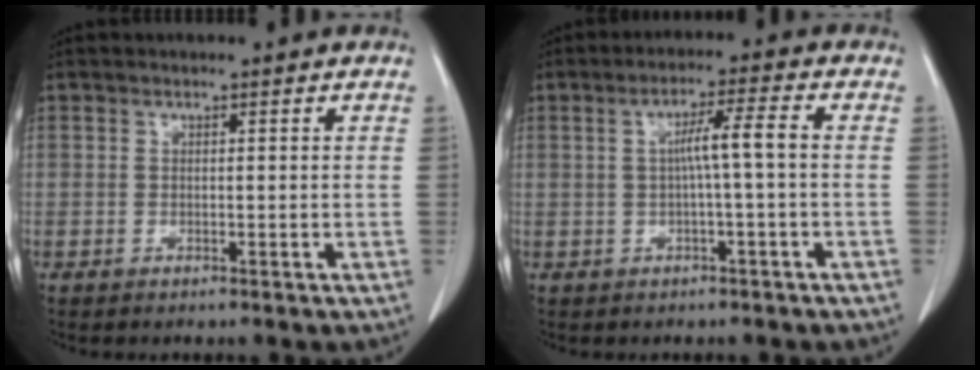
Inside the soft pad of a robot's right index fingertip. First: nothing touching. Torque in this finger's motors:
{"motor_torque": [0.71, -0.07, 0.24, 0.11]}